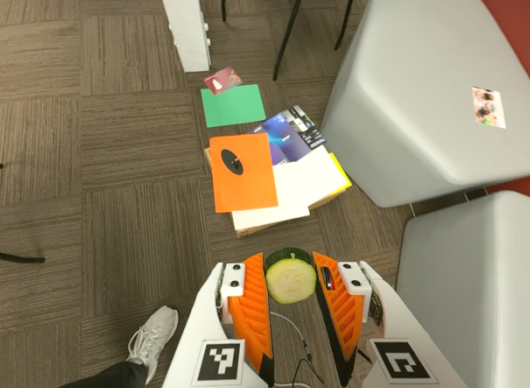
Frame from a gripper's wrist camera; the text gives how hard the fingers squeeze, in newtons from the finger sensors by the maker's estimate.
{"total": 8.9, "left": 8.8, "right": 9.0}